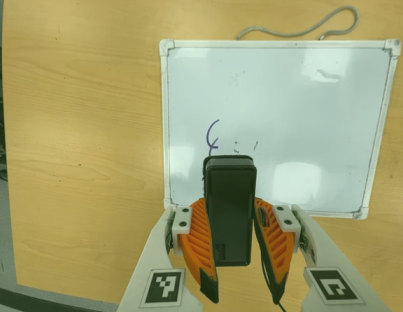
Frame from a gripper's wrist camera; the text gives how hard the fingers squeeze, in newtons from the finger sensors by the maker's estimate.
{"total": 6.4, "left": 5.0, "right": 7.8}